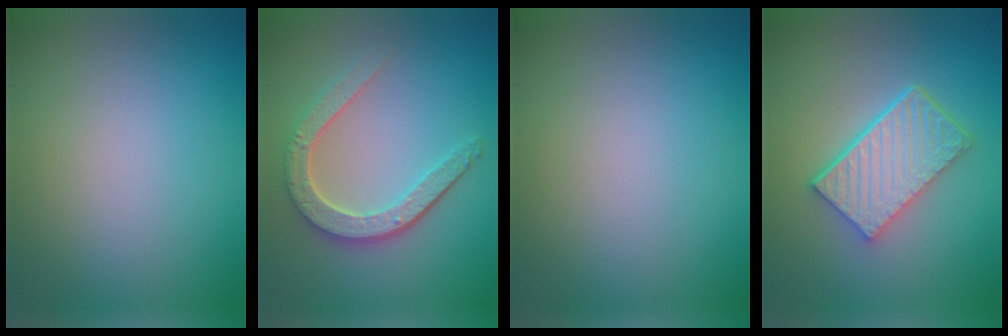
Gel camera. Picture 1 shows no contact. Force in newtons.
{"total": 4.8, "press": 3.7, "slide": 3.1}
{"total": 0.0}
{"total": 6.0, "press": 4.4, "slide": 4.0}